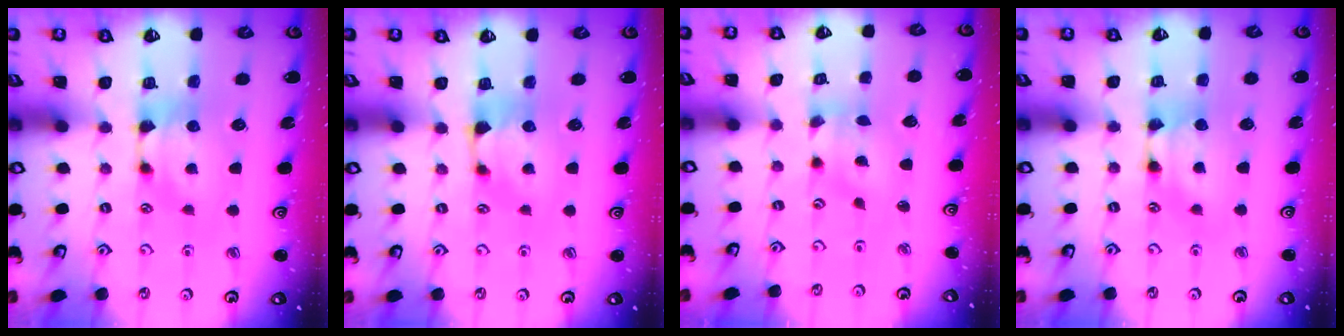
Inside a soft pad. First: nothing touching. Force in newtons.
{"total": 0.9, "press": 0.7, "slide": 0.6}
{"total": 1.3, "press": 0.1, "slide": 1.3}
{"total": 1.6, "press": 1.6, "slide": 0.1}